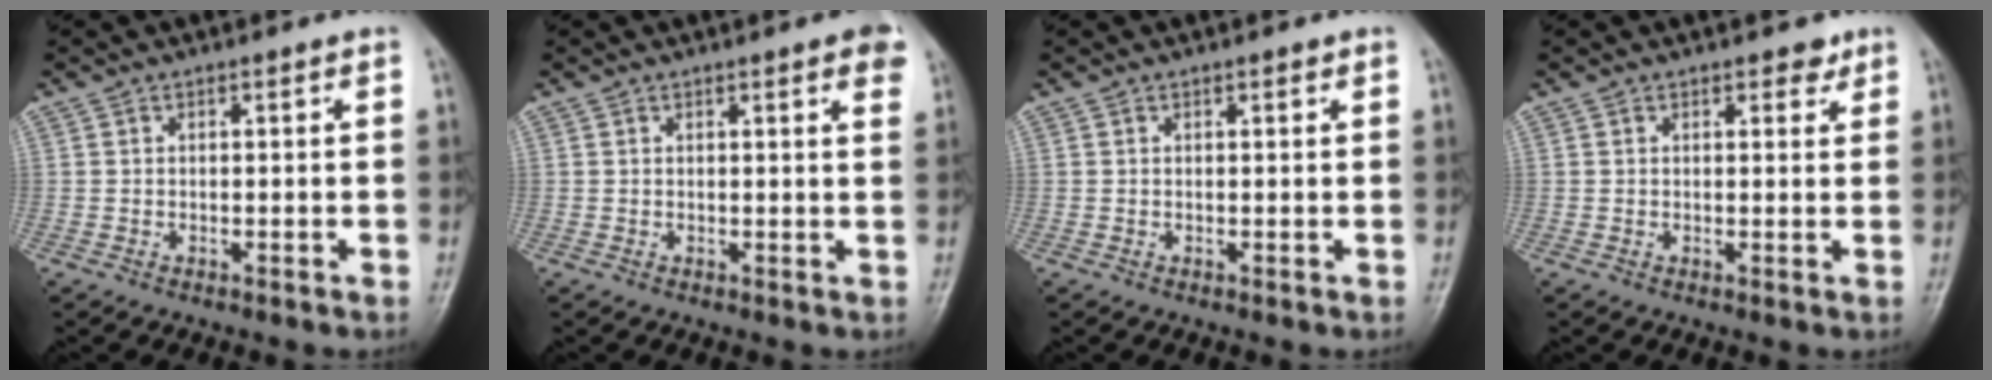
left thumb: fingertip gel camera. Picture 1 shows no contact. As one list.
[{"total": 4.3, "force": [2.4, 0.9, 3.5], "torque": [-0.029, -0.001, 0.022]}, {"total": 0.8, "force": [0.6, 0.3, 0.5], "torque": [-0.007, -0.002, 0.007]}, {"total": 2.3, "force": [1.6, 1.3, 1.1], "torque": [0.001, -0.007, 0.017]}]